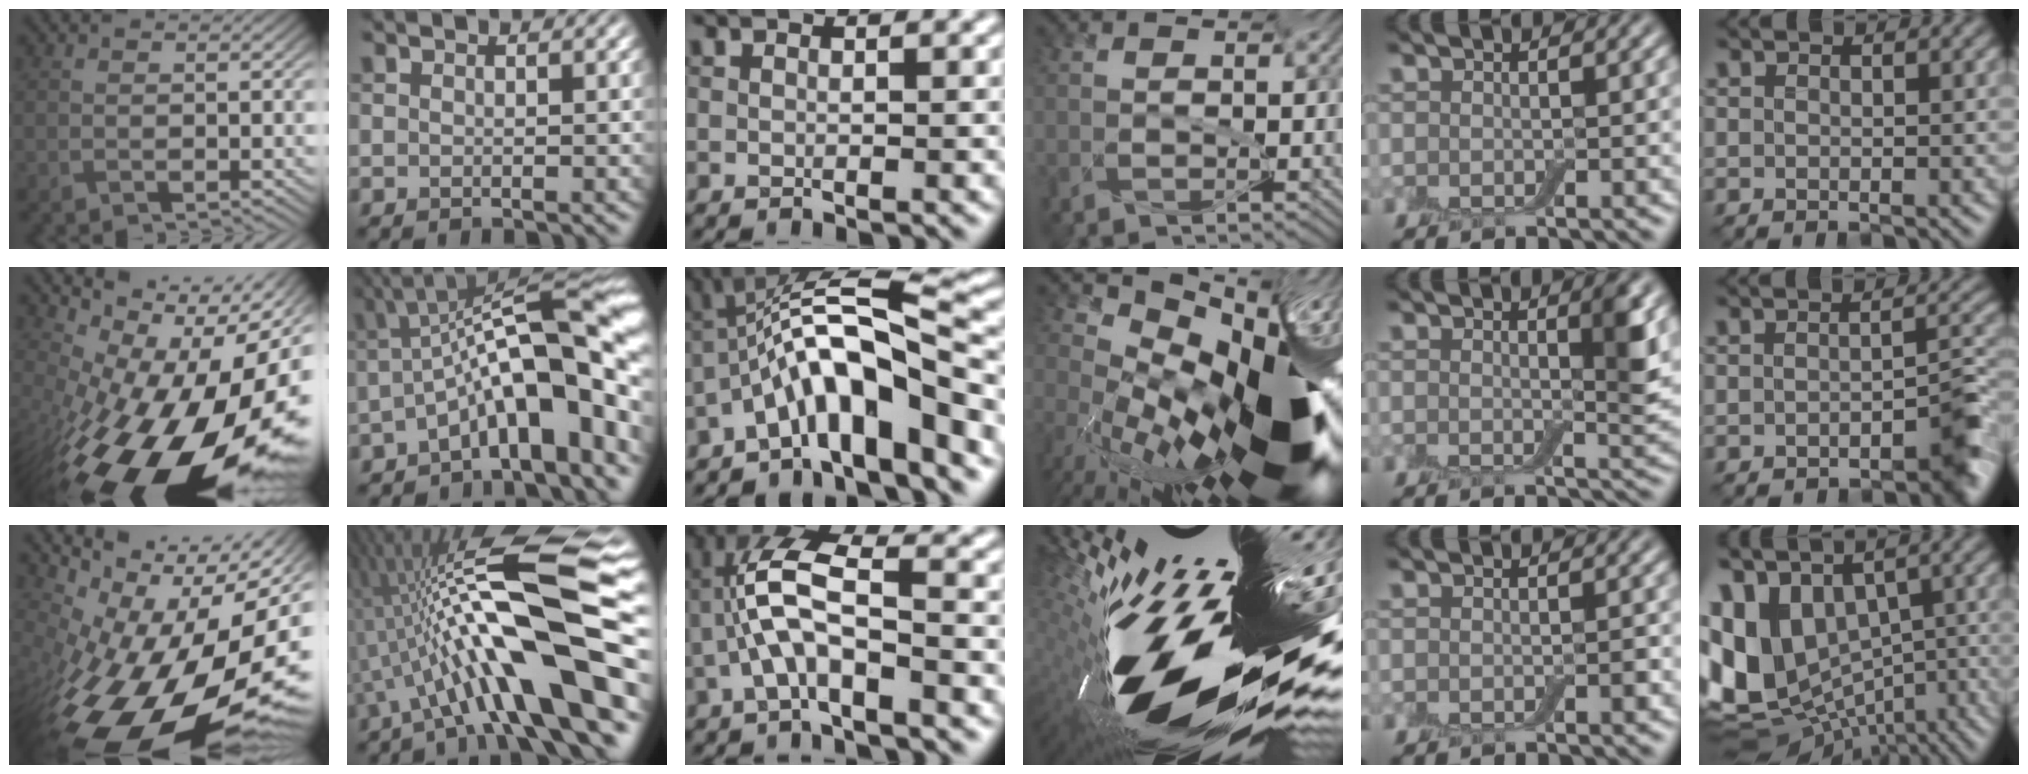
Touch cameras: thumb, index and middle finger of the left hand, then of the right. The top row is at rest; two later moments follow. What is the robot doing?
{"motion": "screw", "object": "jar lid"}